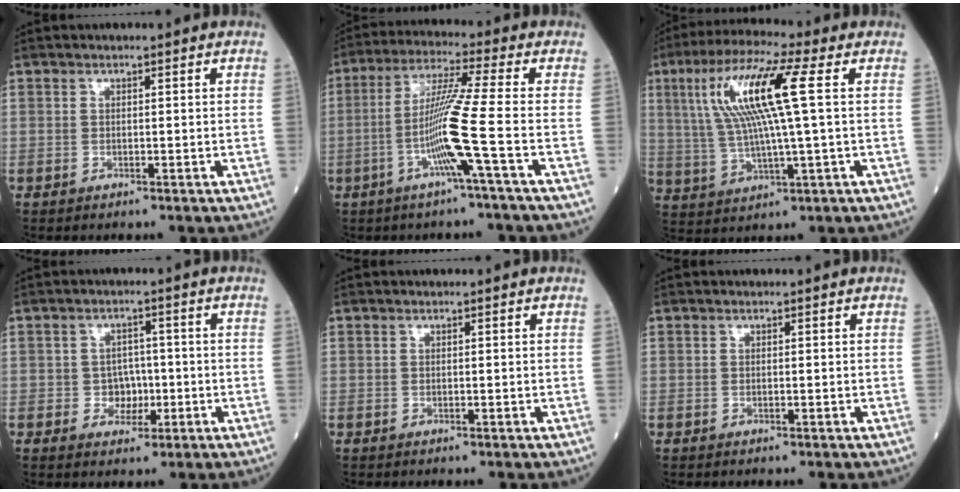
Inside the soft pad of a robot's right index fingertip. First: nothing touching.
{"total": 10.0, "force": [-3.1, -2.5, 9.1], "torque": [-0.180, -0.002, -0.063]}
{"total": 13.5, "force": [3.3, 0.5, 13.1], "torque": [-0.270, 0.019, 0.060]}
{"total": 3.4, "force": [-0.8, 3.0, 1.6], "torque": [-0.015, 0.008, -0.010]}
{"total": 0.0}
{"total": 0.0}